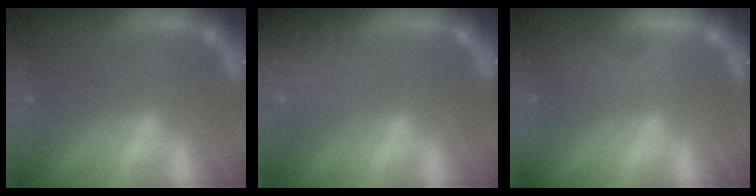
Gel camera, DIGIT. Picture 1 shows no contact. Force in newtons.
{"total": 9.5}
{"total": 2.9}